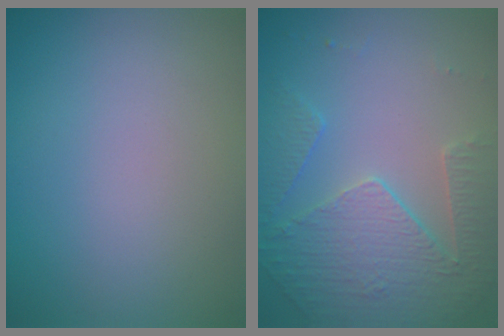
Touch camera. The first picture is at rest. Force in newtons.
{"total": 3.8, "press": 3.5, "slide": 1.6}